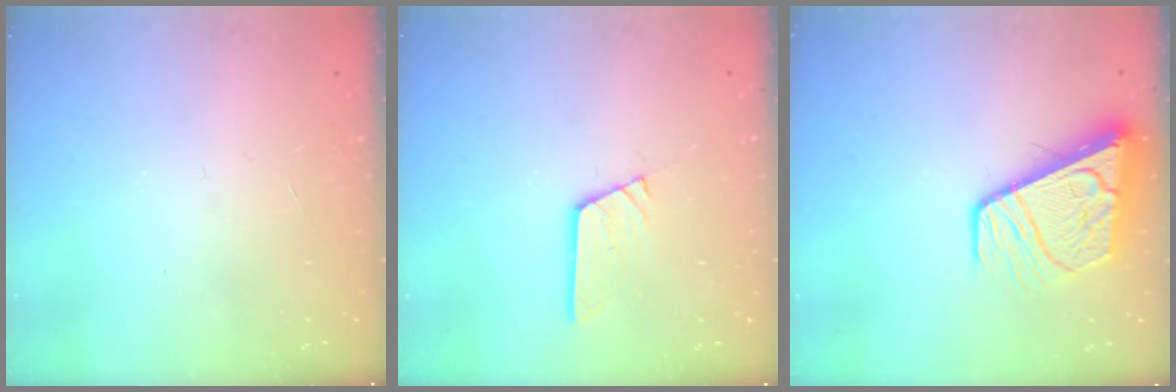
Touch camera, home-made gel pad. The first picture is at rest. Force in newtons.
{"total": 4.3, "press": 4.3, "slide": 0.5}
{"total": 11.8, "press": 11.8, "slide": 1.4}